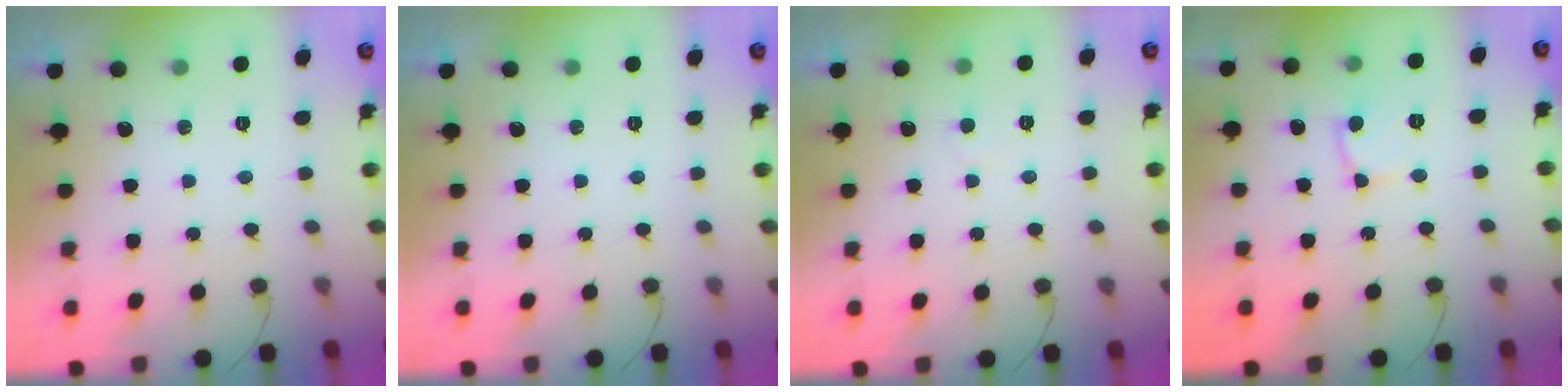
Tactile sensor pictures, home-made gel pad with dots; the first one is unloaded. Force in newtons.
{"total": 0.0}
{"total": 2.7, "press": 2.7, "slide": 0.3}
{"total": 6.0, "press": 5.9, "slide": 0.8}